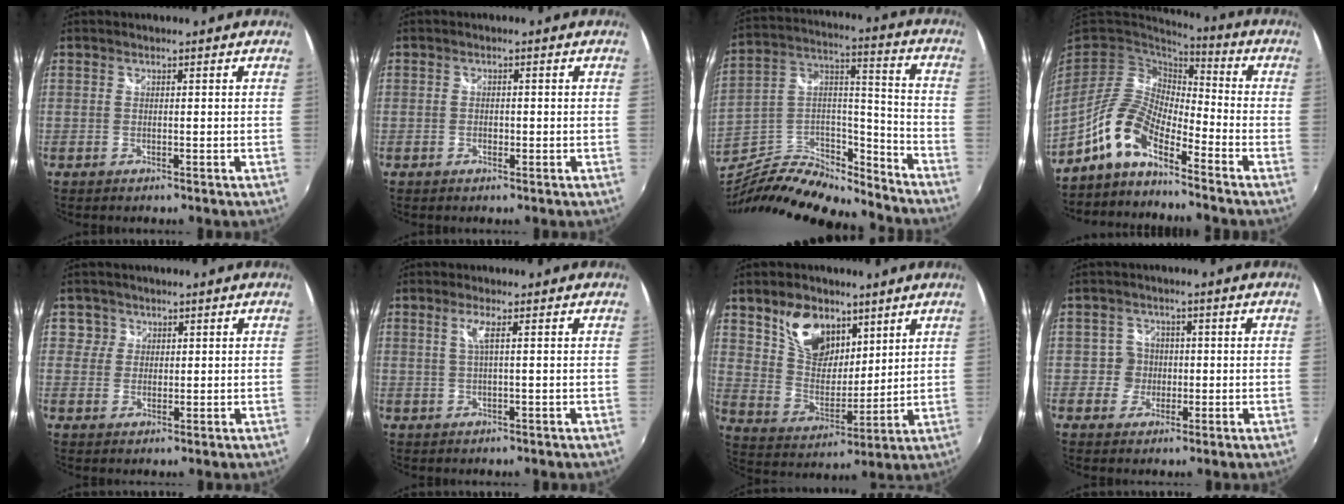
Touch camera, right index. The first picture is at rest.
{"total": 1.2, "force": [-0.4, 0.9, 0.8], "torque": [-0.014, 0.001, -0.008]}
{"total": 22.3, "force": [-18.7, 7.2, 9.7], "torque": [-0.186, 0.025, -0.303]}
{"total": 10.6, "force": [-7.1, 3.6, 6.9], "torque": [-0.141, 0.010, -0.148]}
{"total": 3.1, "force": [1.0, 2.9, 0.2], "torque": [0.015, 0.015, 0.013]}
{"total": 2.2, "force": [0.5, -0.4, 2.1], "torque": [-0.039, -0.001, 0.010]}
{"total": 13.1, "force": [7.8, 8.1, 6.7], "torque": [-0.124, 0.013, 0.154]}
{"total": 3.7, "force": [-0.4, 3.7, 0.0], "torque": [0.004, 0.011, -0.011]}